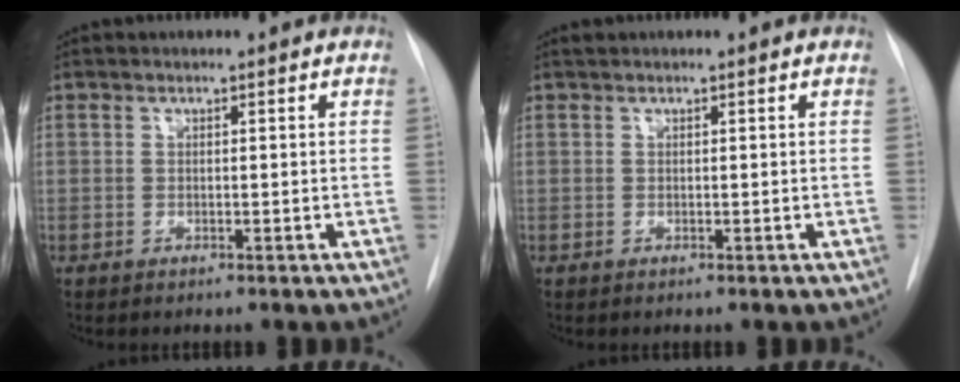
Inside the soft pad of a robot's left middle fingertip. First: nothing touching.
{"total": 0.0}